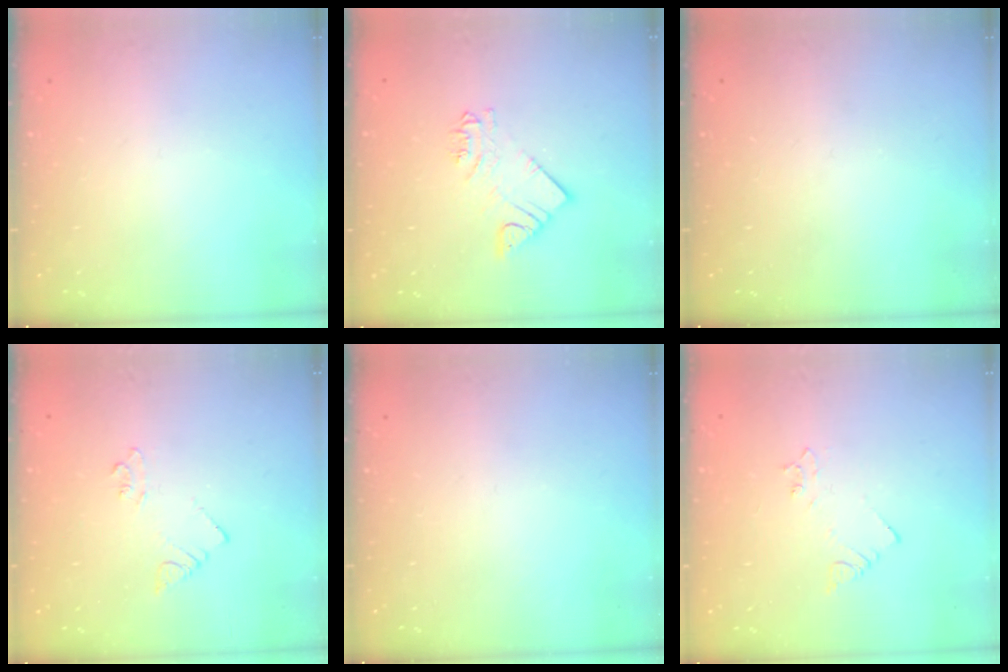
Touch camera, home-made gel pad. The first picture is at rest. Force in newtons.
{"total": 4.0, "press": 4.0, "slide": 0.2}
{"total": 0.0}
{"total": 3.6, "press": 3.6, "slide": 0.6}
{"total": 0.0}
{"total": 2.1, "press": 2.1, "slide": 0.3}